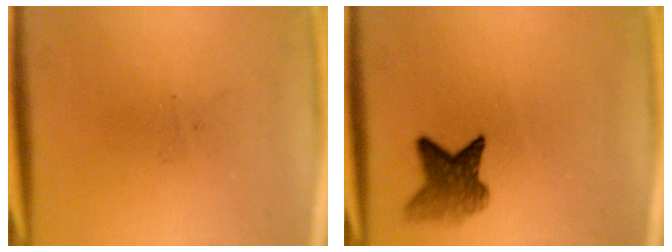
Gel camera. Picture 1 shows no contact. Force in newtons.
{"total": 5.0}